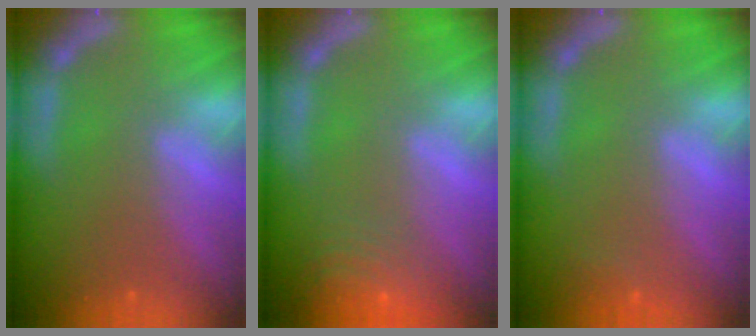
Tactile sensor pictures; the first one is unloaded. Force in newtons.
{"total": 9.1}
{"total": 0.9}